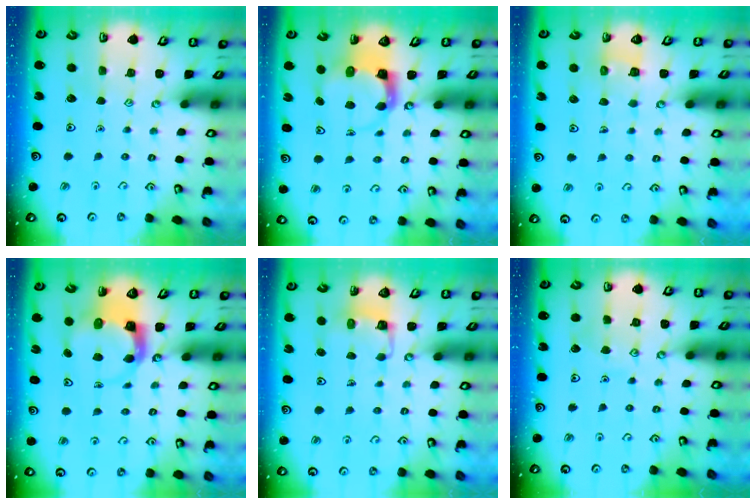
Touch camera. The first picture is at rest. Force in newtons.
{"total": 3.6, "press": 3.5, "slide": 0.5}
{"total": 3.9, "press": 3.9, "slide": 0.4}
{"total": 3.9, "press": 3.9, "slide": 0.5}
{"total": 2.8, "press": 2.8, "slide": 0.2}
{"total": 5.2, "press": 5.1, "slide": 0.3}